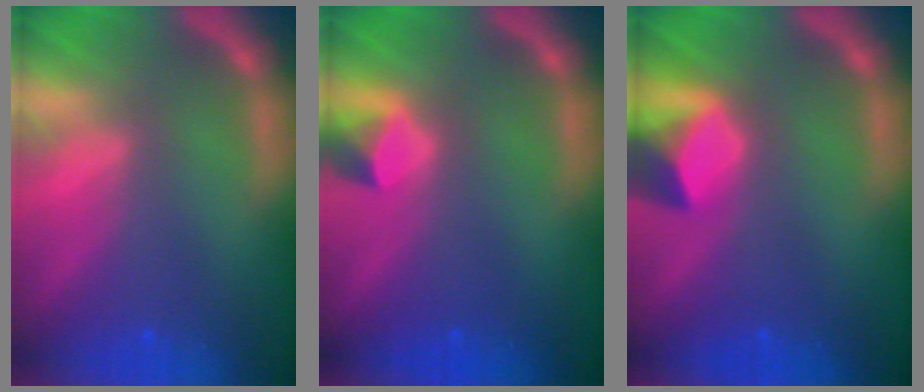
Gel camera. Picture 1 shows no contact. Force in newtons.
{"total": 1.9}
{"total": 4.0}